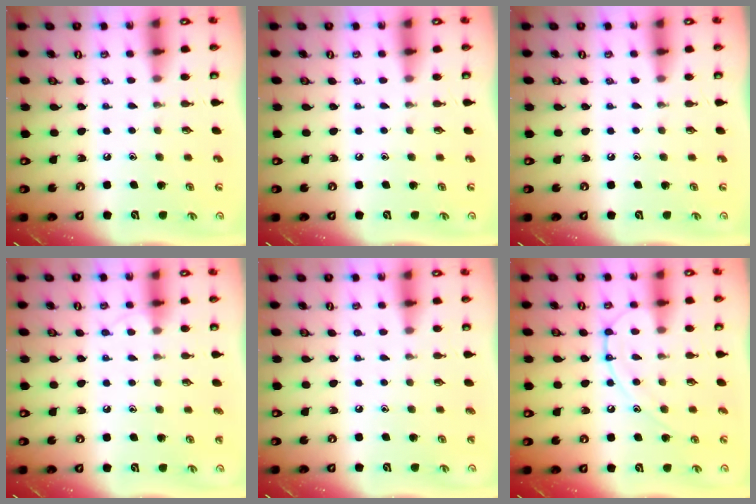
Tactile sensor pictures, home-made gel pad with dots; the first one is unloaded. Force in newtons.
{"total": 0.0}
{"total": 0.0}
{"total": 4.2, "press": 4.2, "slide": 0.4}
{"total": 1.7, "press": 1.7, "slide": 0.2}
{"total": 11.1, "press": 11.0, "slide": 1.1}